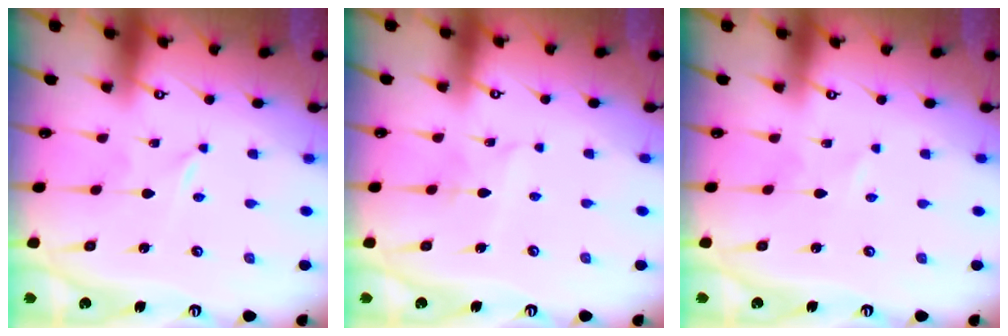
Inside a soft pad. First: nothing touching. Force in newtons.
{"total": 4.3, "press": 4.3, "slide": 0.4}
{"total": 0.9, "press": 0.9, "slide": 0.2}